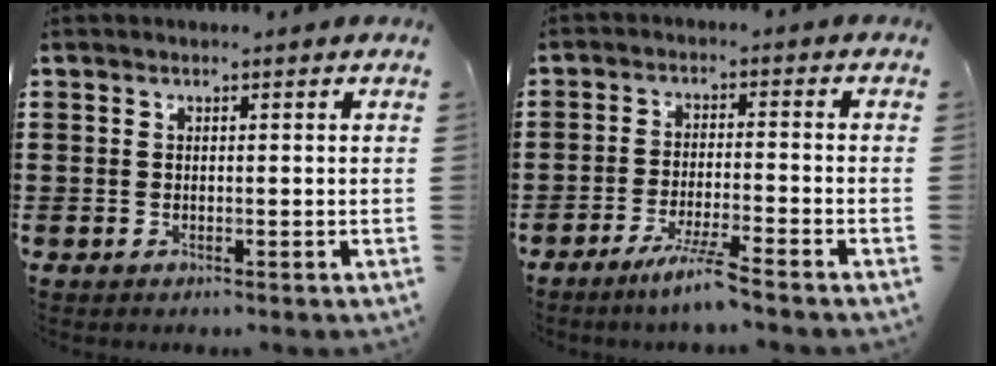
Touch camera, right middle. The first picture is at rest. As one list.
[{"total": 4.9, "force": [-4.0, -0.4, 2.9], "torque": [-0.058, -0.014, -0.074]}]